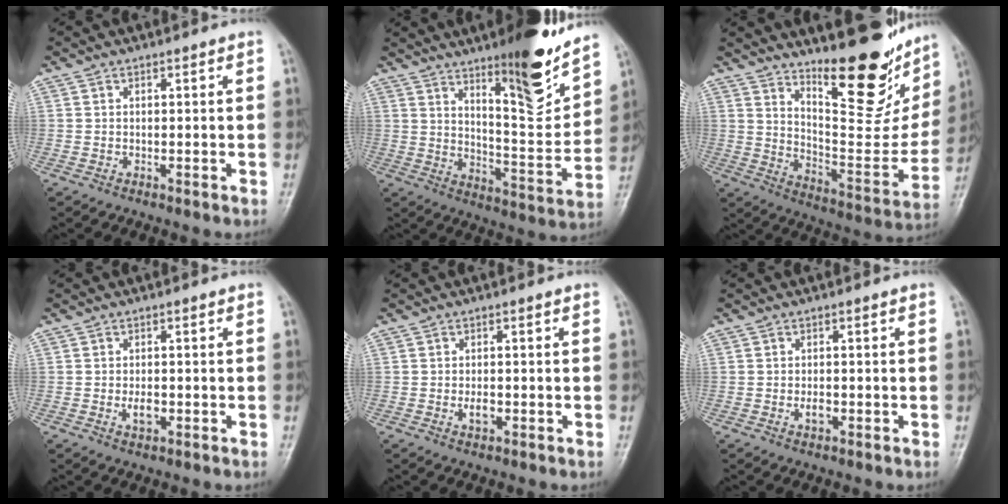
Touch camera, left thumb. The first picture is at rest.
{"total": 16.1, "force": [11.1, 3.4, 11.2], "torque": [-0.135, -0.082, 0.179]}
{"total": 23.4, "force": [16.4, 7.3, 15.0], "torque": [-0.165, -0.117, 0.251]}
{"total": 2.5, "force": [-0.6, 1.4, 2.0], "torque": [-0.035, -0.001, -0.009]}
{"total": 2.1, "force": [-0.5, 1.2, 1.7], "torque": [-0.028, 0.000, -0.008]}
{"total": 1.8, "force": [-0.5, 1.0, 1.4], "torque": [-0.022, 0.000, -0.009]}